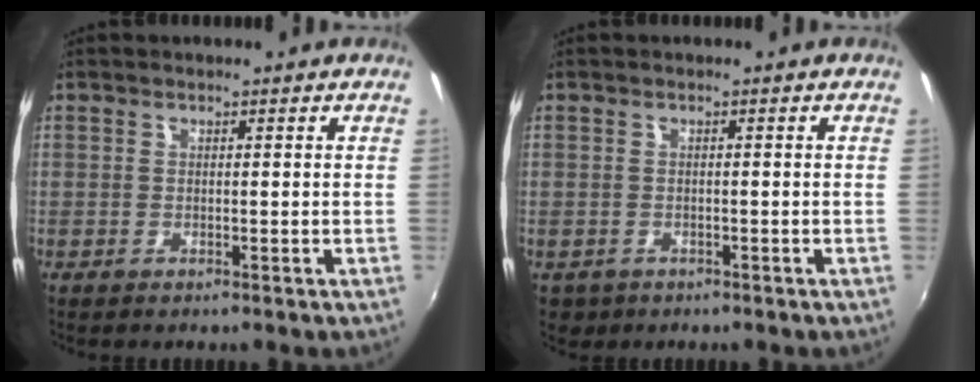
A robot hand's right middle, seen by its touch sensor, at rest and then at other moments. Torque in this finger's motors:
{"motor_torque": [0.45, -0.39, -0.03, -0.01]}